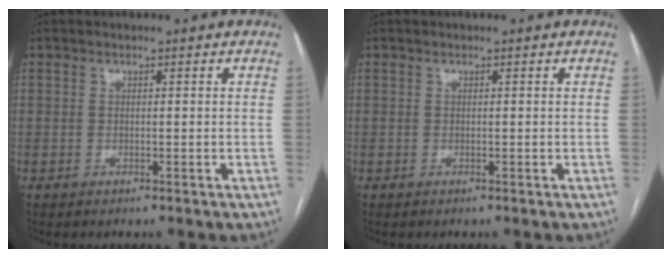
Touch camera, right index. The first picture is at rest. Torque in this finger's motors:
{"motor_torque": [0.00, 0.00, 0.00, 0.00]}